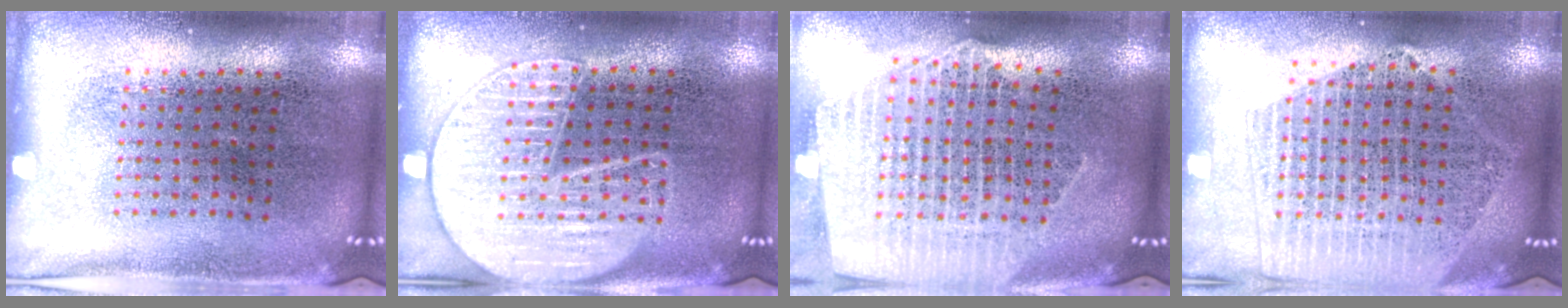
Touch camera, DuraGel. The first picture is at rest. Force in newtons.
{"total": 2.3, "press": 2.3, "slide": 0.3}
{"total": 2.5, "press": 2.1, "slide": 1.3}
{"total": 2.1, "press": 1.9, "slide": 0.9}